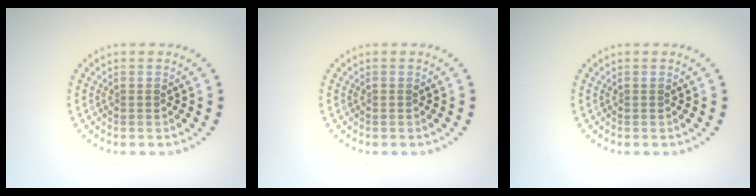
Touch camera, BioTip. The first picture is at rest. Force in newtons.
{"total": 0.0}
{"total": 0.0}